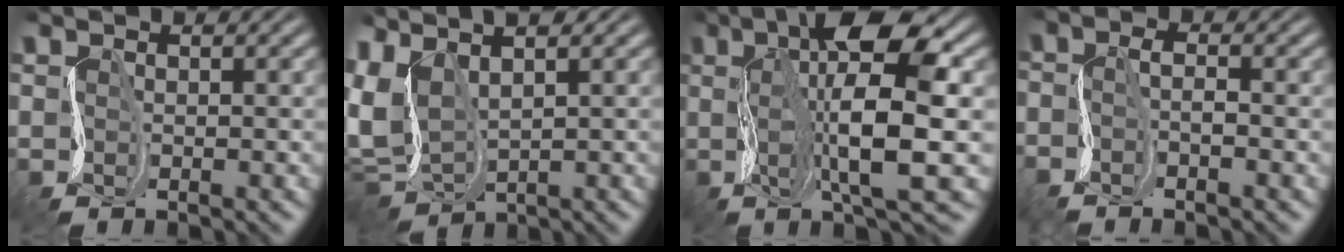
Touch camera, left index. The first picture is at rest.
{"total": 6.0, "force": [0.9, 3.4, 4.8], "torque": [-0.138, 0.004, 0.022]}
{"total": 12.1, "force": [0.8, 2.9, 11.7], "torque": [-0.189, 0.006, 0.015]}
{"total": 1.8, "force": [-1.6, -0.2, 0.9], "torque": [-0.022, -0.001, -0.034]}